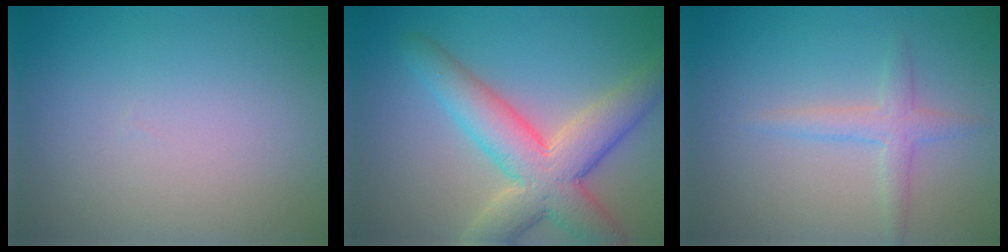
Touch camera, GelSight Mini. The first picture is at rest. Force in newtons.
{"total": 7.9, "press": 7.8, "slide": 0.7}
{"total": 2.1, "press": 2.1, "slide": 0.1}